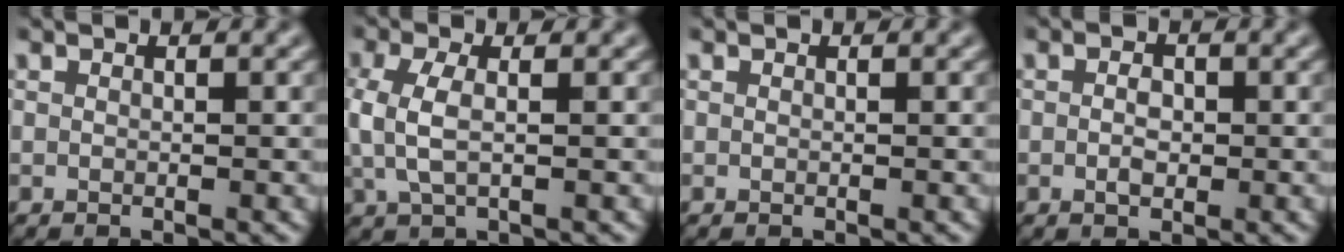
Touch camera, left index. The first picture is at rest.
{"total": 3.3, "force": [0.1, 1.4, 3.0], "torque": [-0.078, 0.002, 0.001]}
{"total": 0.0}
{"total": 1.6, "force": [-0.3, 1.0, 1.2], "torque": [-0.022, 0.003, -0.007]}